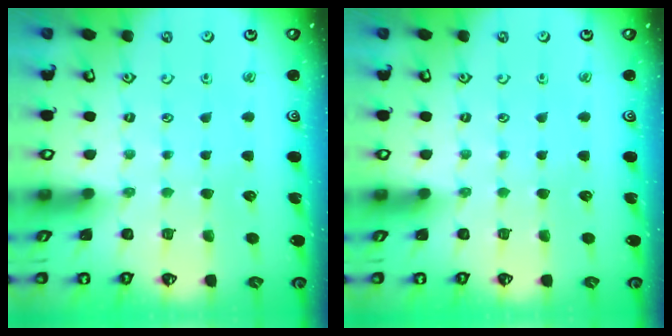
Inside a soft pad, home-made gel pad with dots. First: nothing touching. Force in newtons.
{"total": 0.0}